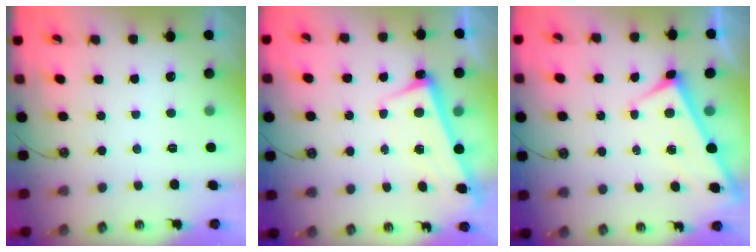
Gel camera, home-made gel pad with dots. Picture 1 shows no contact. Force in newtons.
{"total": 2.6, "press": 2.5, "slide": 0.7}
{"total": 1.8, "press": 1.8, "slide": 0.1}